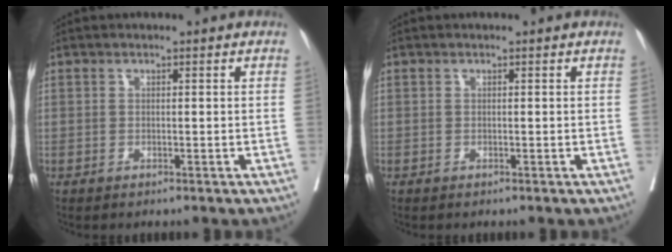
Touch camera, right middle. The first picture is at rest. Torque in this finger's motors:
{"motor_torque": [0.18, -0.08, -0.64, -0.21]}